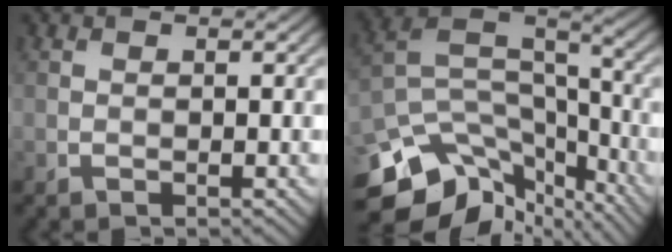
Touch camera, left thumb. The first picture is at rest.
{"total": 15.4, "force": [-10.9, 8.1, 7.3], "torque": [-0.172, -0.022, -0.162]}